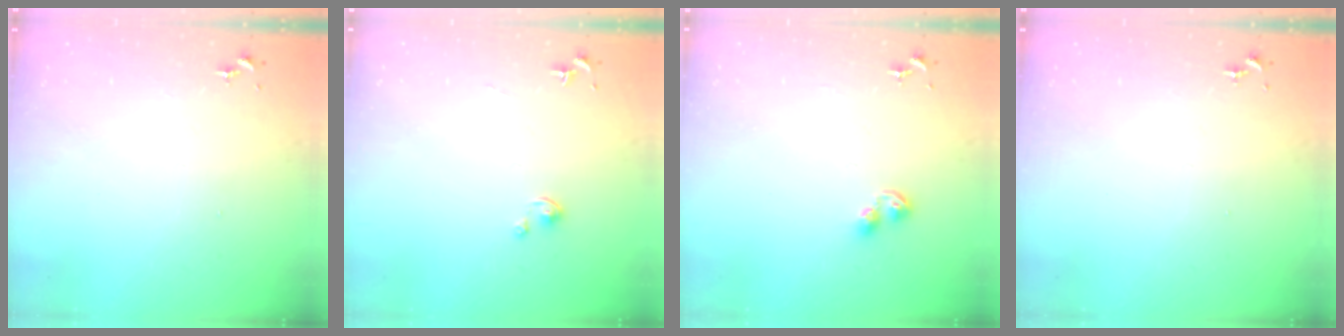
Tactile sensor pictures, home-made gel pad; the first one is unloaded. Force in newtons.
{"total": 2.4, "press": 2.4, "slide": 0.3}
{"total": 4.5, "press": 4.4, "slide": 0.7}
{"total": 0.0}